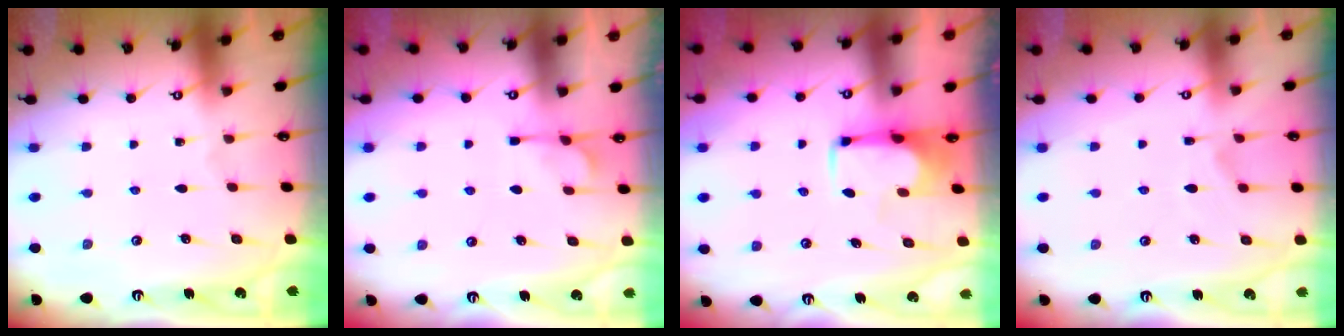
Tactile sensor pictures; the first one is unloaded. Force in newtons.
{"total": 6.3, "press": 6.1, "slide": 1.4}
{"total": 1.4, "press": 1.3, "slide": 0.6}
{"total": 4.8, "press": 4.6, "slide": 1.2}